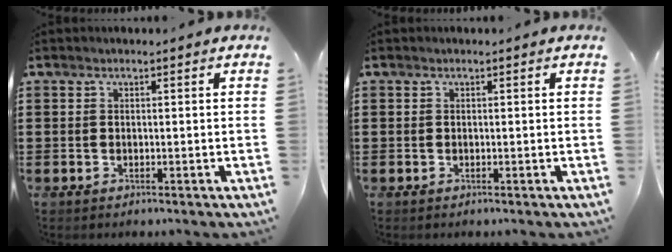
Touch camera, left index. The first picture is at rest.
{"total": 0.0}